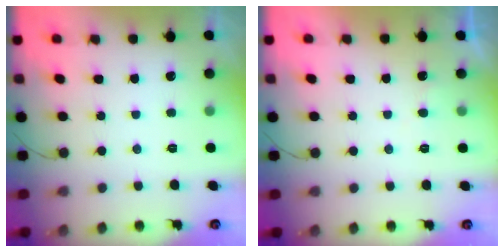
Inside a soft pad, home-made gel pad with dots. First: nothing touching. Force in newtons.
{"total": 2.6, "press": 2.6, "slide": 0.3}